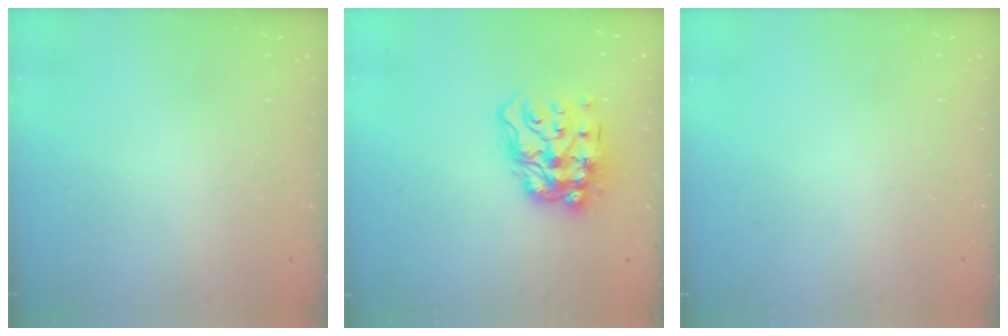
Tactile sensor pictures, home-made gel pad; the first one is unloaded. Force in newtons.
{"total": 16.6, "press": 16.5, "slide": 1.6}
{"total": 0.0}